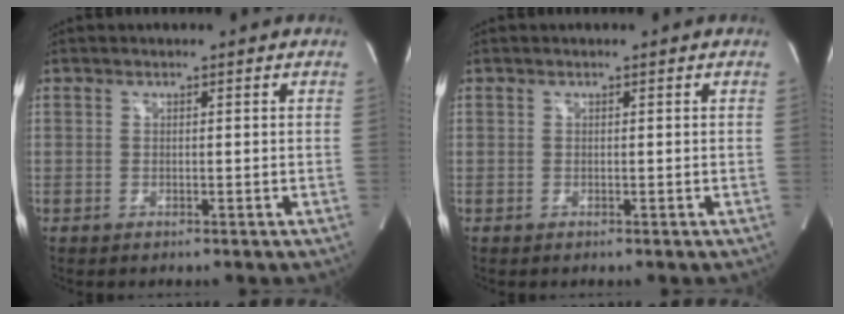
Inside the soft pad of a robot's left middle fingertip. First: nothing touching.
{"total": 0.0}